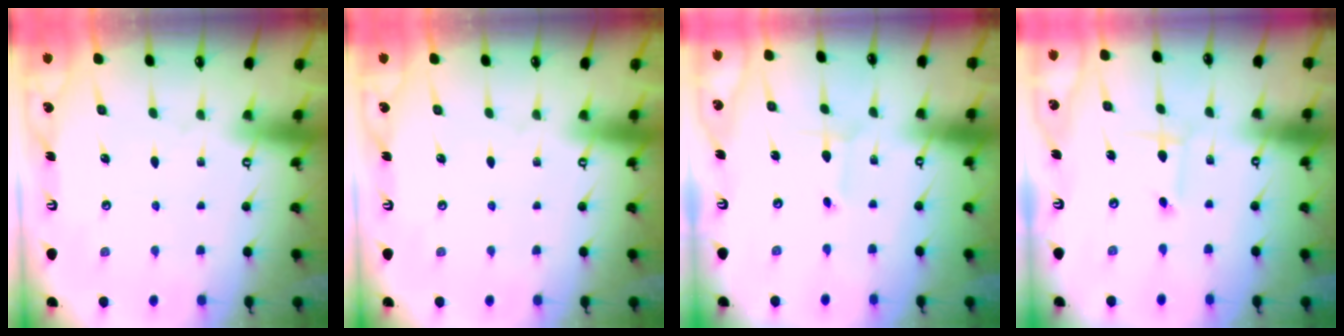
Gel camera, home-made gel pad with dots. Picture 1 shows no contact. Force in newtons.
{"total": 0.0}
{"total": 0.8, "press": 0.8, "slide": 0.0}
{"total": 1.8, "press": 1.8, "slide": 0.2}